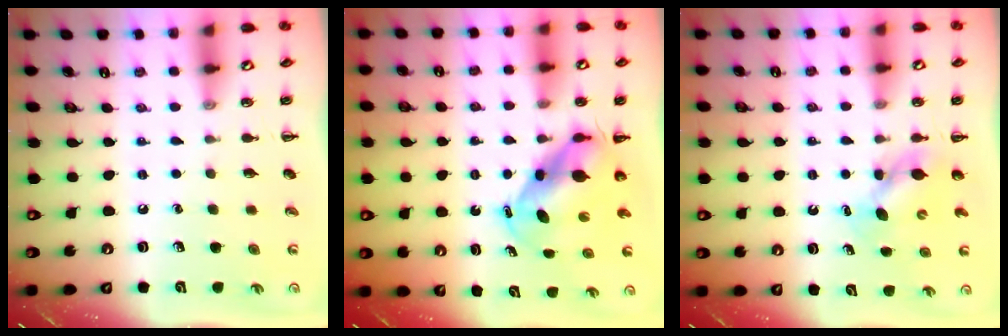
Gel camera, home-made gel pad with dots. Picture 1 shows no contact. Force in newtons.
{"total": 6.5, "press": 6.4, "slide": 1.2}
{"total": 5.7, "press": 5.6, "slide": 0.8}